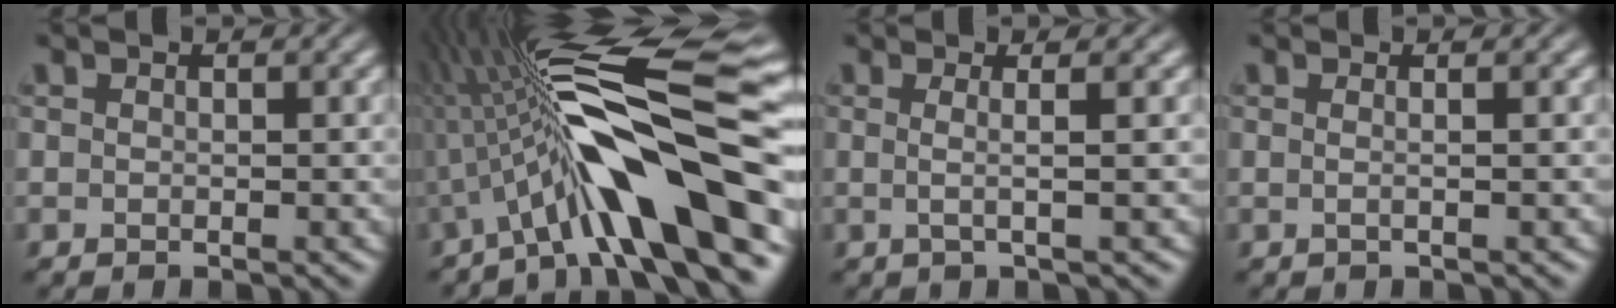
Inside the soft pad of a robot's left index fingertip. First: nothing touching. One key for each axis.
{"total": 13.3, "fx": -3.6, "fy": 2.9, "fz": 12.5, "tx": -0.195, "ty": 0.029, "tz": -0.063}
{"total": 2.3, "fx": 0.2, "fy": 0.7, "fz": 2.2, "tx": -0.040, "ty": 0.002, "tz": -0.011}
{"total": 1.5, "fx": 0.2, "fy": 0.7, "fz": 1.3, "tx": -0.015, "ty": -0.004, "tz": -0.013}